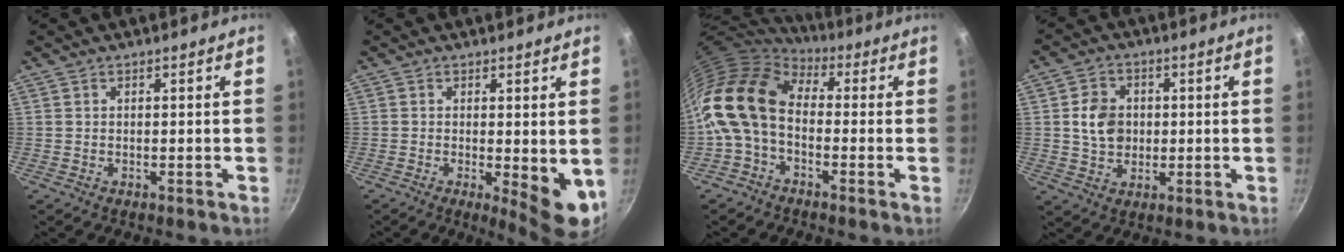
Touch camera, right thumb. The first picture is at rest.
{"total": 7.2, "force": [-0.7, 2.2, 6.8], "torque": [-0.082, -0.013, -0.002]}
{"total": 13.1, "force": [-0.9, 8.8, 9.7], "torque": [-0.169, 0.027, -0.035]}
{"total": 7.3, "force": [0.5, 6.0, 4.2], "torque": [-0.050, 0.007, 0.006]}